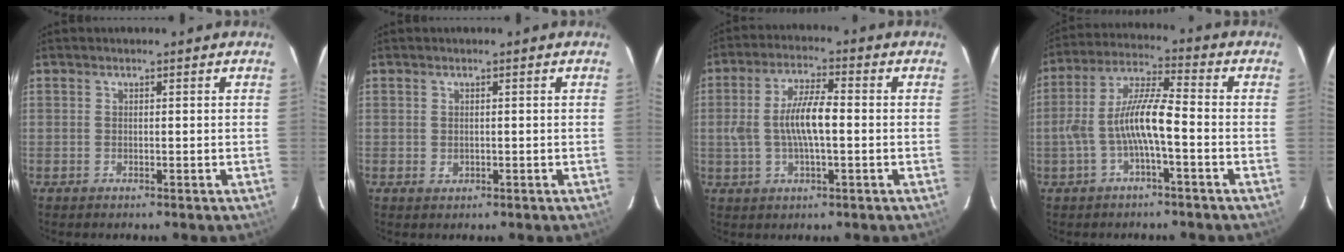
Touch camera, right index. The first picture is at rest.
{"total": 0.9, "force": [0.1, 0.8, 0.4], "torque": [-0.006, 0.001, 0.003]}
{"total": 9.0, "force": [-0.4, 2.7, 8.5], "torque": [-0.166, 0.005, -0.005]}
{"total": 9.8, "force": [-2.6, 1.6, 9.3], "torque": [-0.196, 0.011, -0.047]}